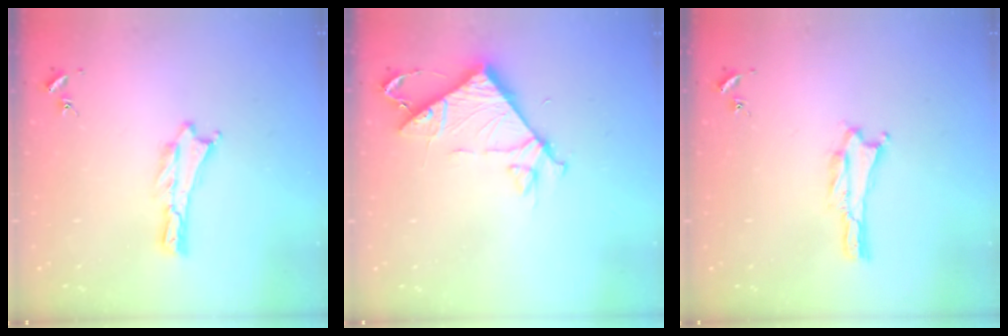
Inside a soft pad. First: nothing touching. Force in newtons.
{"total": 7.9, "press": 7.8, "slide": 0.6}
{"total": 0.0}